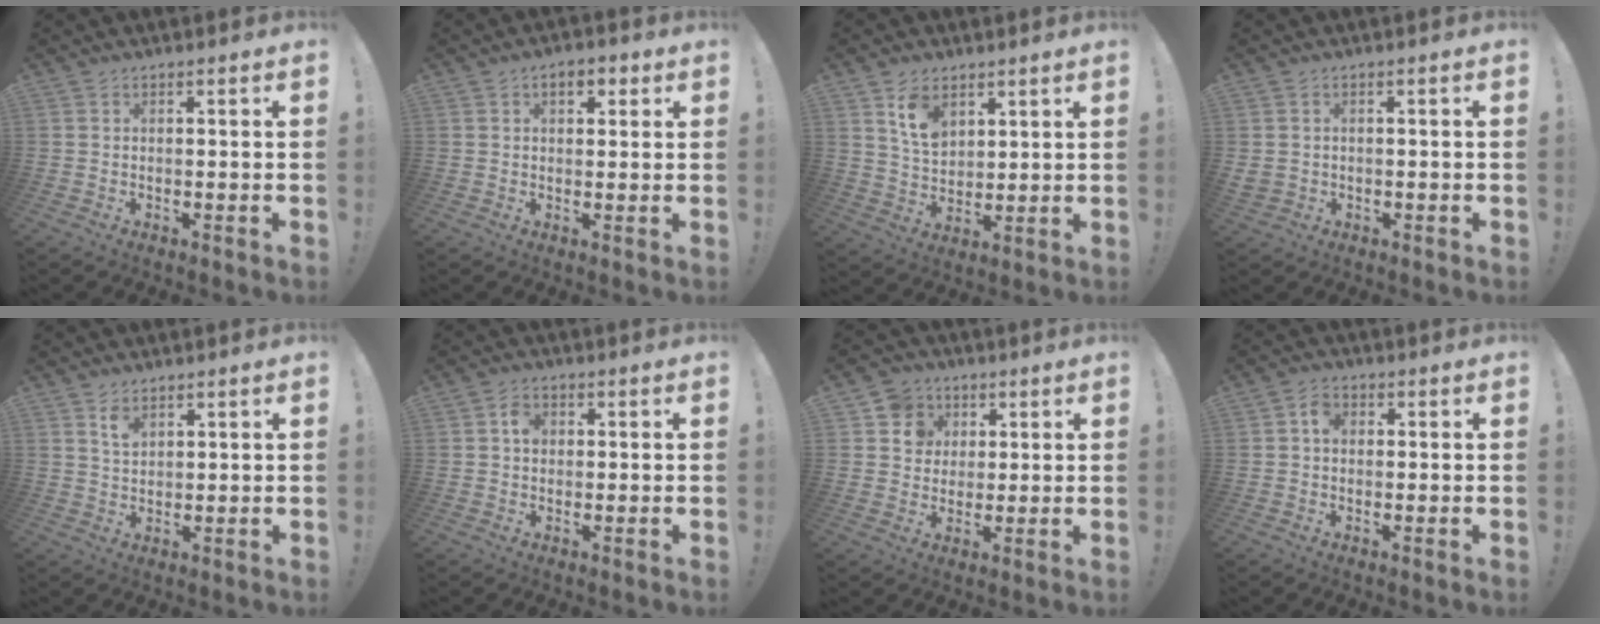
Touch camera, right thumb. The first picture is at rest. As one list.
[{"total": 4.2, "force": [1.6, 2.6, 2.9], "torque": [-0.036, 0.002, 0.024]}, {"total": 9.5, "force": [5.3, 6.4, 4.6], "torque": [-0.074, -0.021, 0.103]}, {"total": 2.1, "force": [0.1, 1.9, 0.7], "torque": [-0.019, -0.001, 0.001]}, {"total": 4.0, "force": [2.7, 2.2, 1.9], "torque": [-0.017, -0.021, 0.045]}, {"total": 3.7, "force": [0.5, 3.0, 2.1], "torque": [-0.024, 0.002, 0.004]}, {"total": 8.3, "force": [2.5, 7.8, 1.4], "torque": [-0.019, -0.012, 0.052]}, {"total": 3.6, "force": [0.4, 2.9, 2.2], "torque": [-0.034, 0.007, 0.004]}]